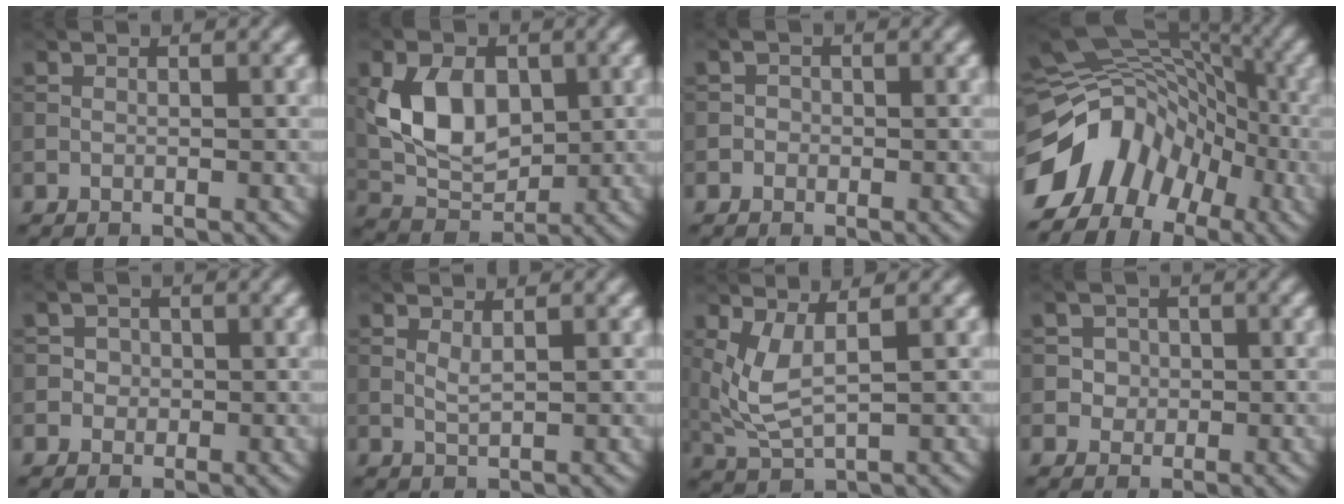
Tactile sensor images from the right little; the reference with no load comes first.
{"total": 6.9, "force": [0.7, 4.7, 5.0], "torque": [-0.097, -0.003, 0.013]}
{"total": 0.9, "force": [-0.3, 0.9, 0.1], "torque": [0.008, -0.002, -0.008]}
{"total": 11.3, "force": [-6.3, 7.9, 5.1], "torque": [-0.089, 0.018, -0.121]}
{"total": 1.5, "force": [0.0, 1.4, 0.4], "torque": [-0.004, -0.002, 0.006]}
{"total": 1.0, "force": [0.4, 0.1, 0.9], "torque": [-0.025, -0.001, 0.008]}
{"total": 3.6, "force": [0.9, 1.1, 3.3], "torque": [-0.082, -0.005, 0.023]}
{"total": 2.5, "force": [0.6, 2.3, 0.9], "torque": [-0.019, -0.005, 0.015]}